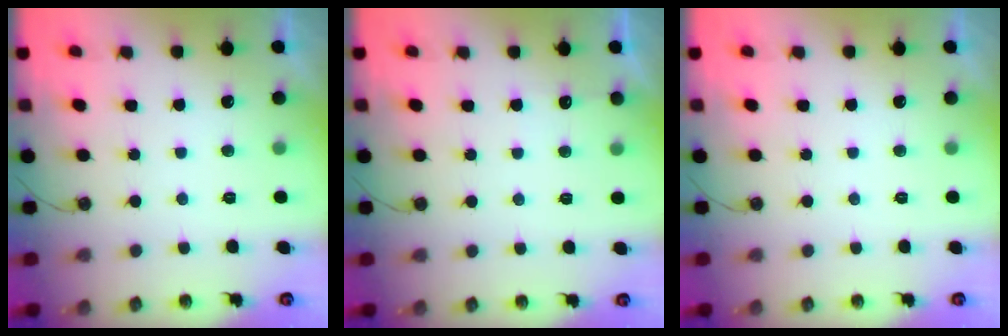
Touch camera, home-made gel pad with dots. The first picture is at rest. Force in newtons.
{"total": 3.0, "press": 3.0, "slide": 0.5}
{"total": 0.0}